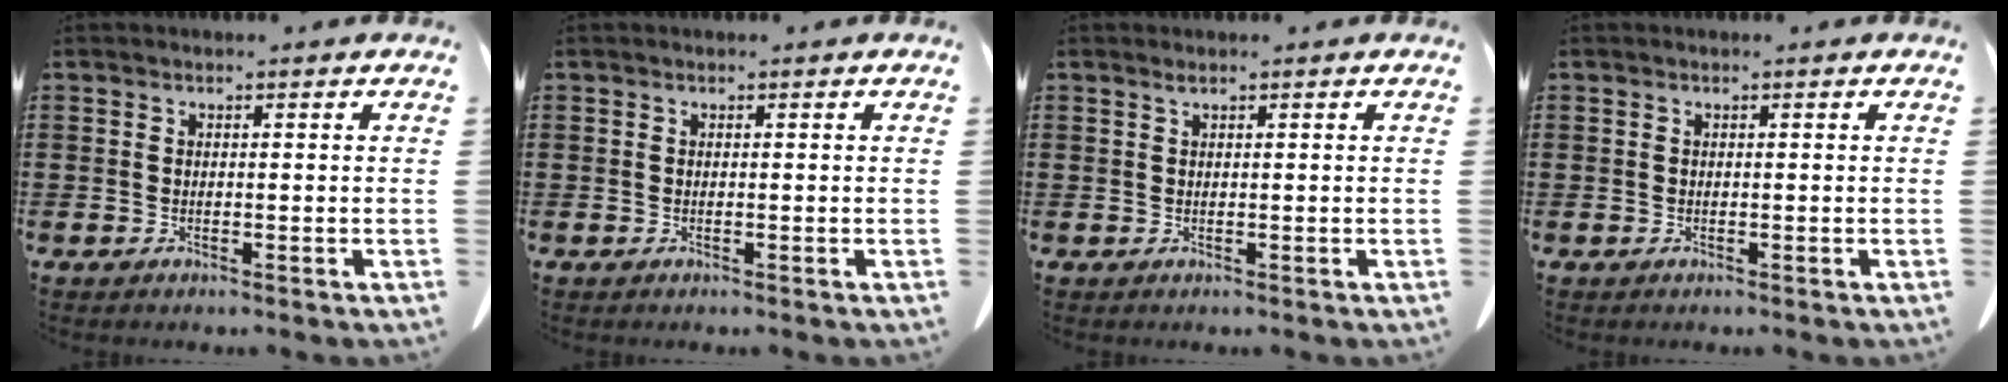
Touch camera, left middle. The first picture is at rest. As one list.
[{"total": 0.0}, {"total": 0.6, "force": [0.4, 0.0, 0.4], "torque": [-0.009, -0.001, 0.007]}, {"total": 0.0}]